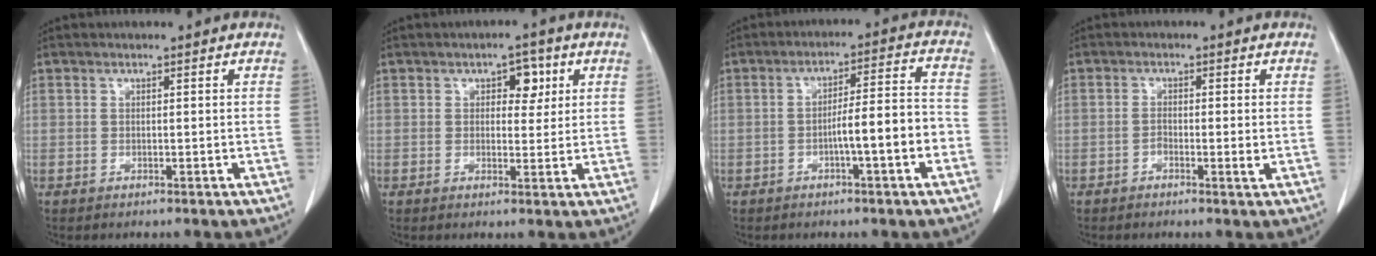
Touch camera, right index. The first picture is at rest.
{"total": 3.8, "force": [1.5, 2.2, 2.7], "torque": [-0.030, 0.007, 0.020]}
{"total": 8.1, "force": [-2.7, 0.5, 7.6], "torque": [-0.119, 0.022, -0.041]}
{"total": 2.0, "force": [-0.6, 0.4, 1.9], "torque": [-0.032, 0.000, -0.011]}